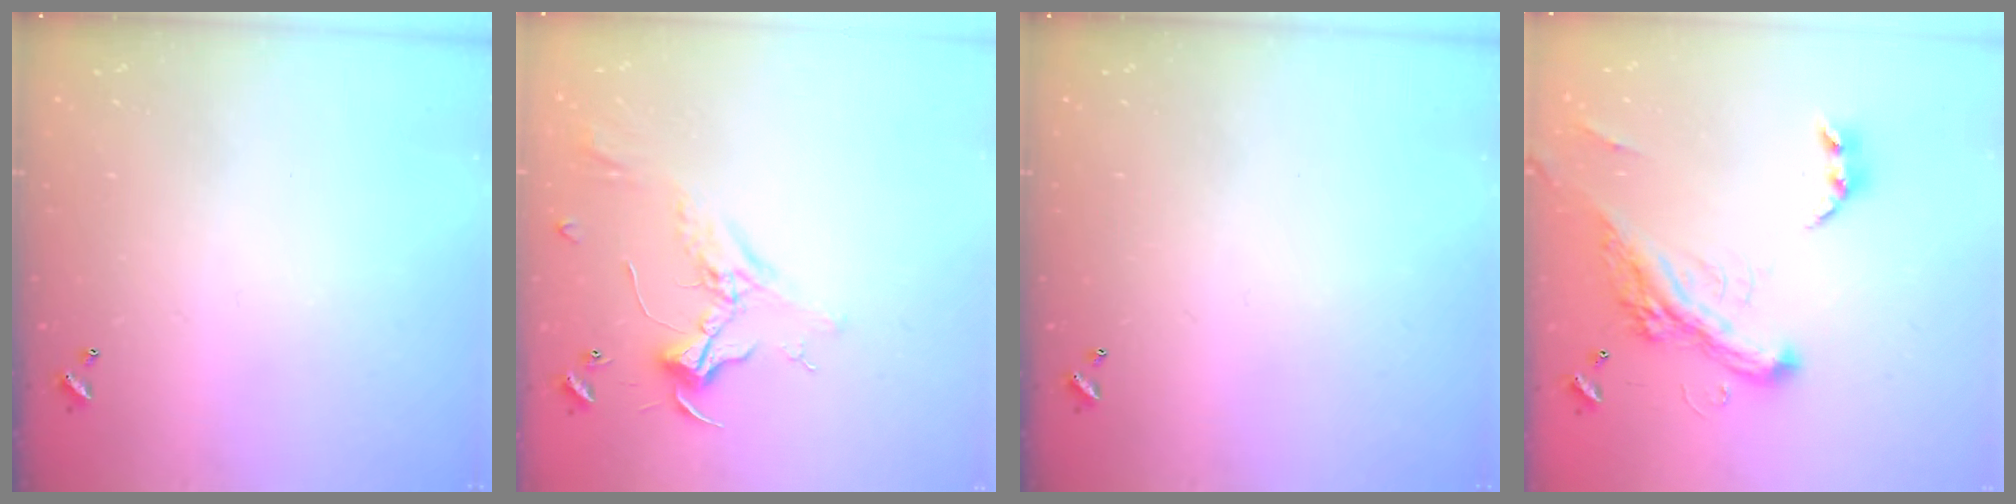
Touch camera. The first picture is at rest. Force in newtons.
{"total": 2.4, "press": 2.3, "slide": 0.8}
{"total": 0.0}
{"total": 8.3, "press": 8.0, "slide": 1.9}